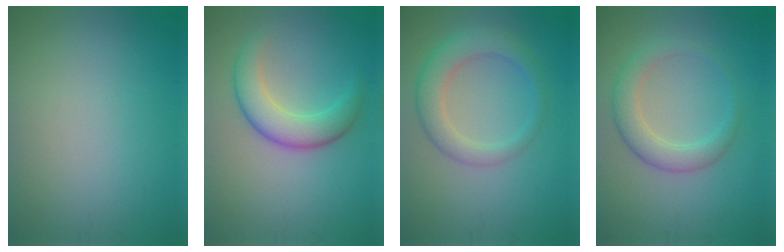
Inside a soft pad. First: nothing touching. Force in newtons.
{"total": 4.2, "press": 4.2, "slide": 0.1}
{"total": 4.3, "press": 4.3, "slide": 0.3}
{"total": 3.7, "press": 3.7, "slide": 0.3}